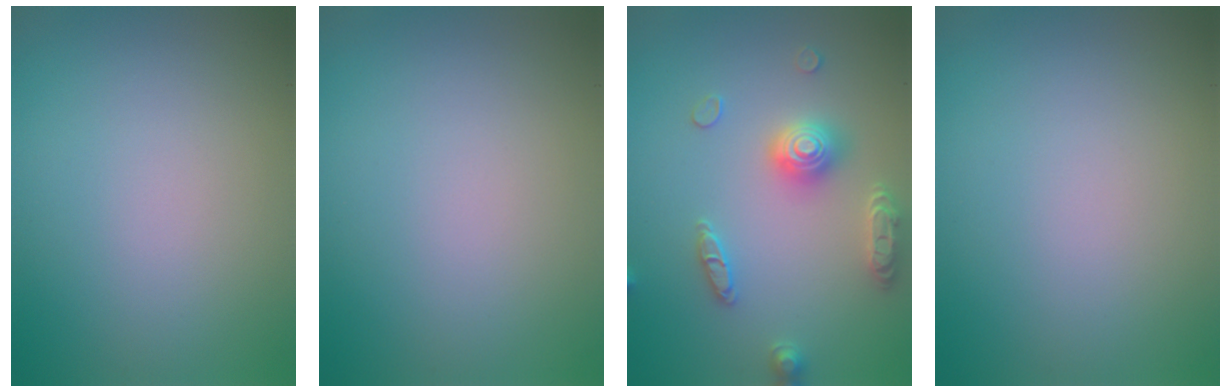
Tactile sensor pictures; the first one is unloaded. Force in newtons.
{"total": 0.0}
{"total": 3.7, "press": 3.7, "slide": 0.7}
{"total": 0.0}